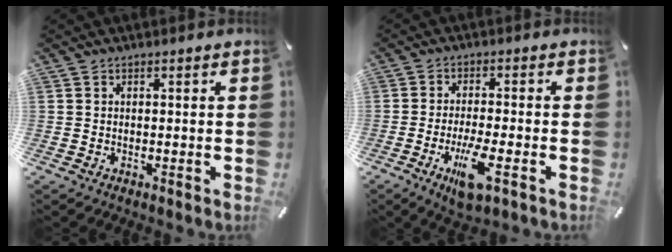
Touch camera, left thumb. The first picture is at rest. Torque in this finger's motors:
{"motor_torque": [0.27, 1.27, 0.33, 0.24, 0.17]}